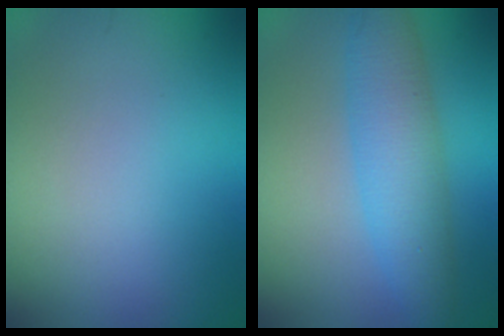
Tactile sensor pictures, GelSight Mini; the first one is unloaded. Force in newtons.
{"total": 5.4, "press": 5.4, "slide": 0.1}